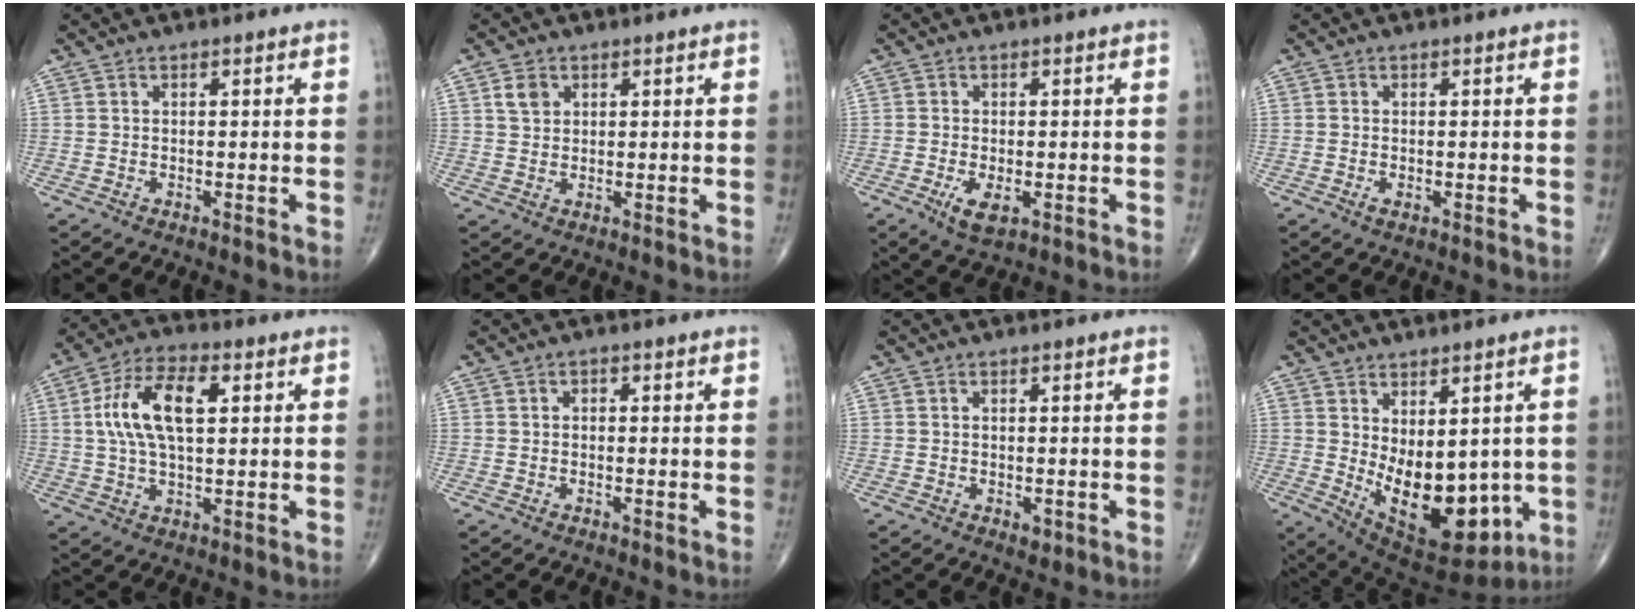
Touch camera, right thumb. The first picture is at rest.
{"total": 3.1, "force": [1.3, 2.4, 1.5], "torque": [-0.018, -0.002, 0.026]}
{"total": 4.4, "force": [-1.5, 2.1, 3.5], "torque": [-0.061, -0.007, -0.021]}
{"total": 1.0, "force": [-0.3, 0.6, 0.7], "torque": [-0.014, -0.002, -0.007]}
{"total": 13.1, "force": [2.6, 6.3, 11.1], "torque": [-0.213, 0.015, 0.045]}
{"total": 1.0, "force": [0.1, 0.7, 0.7], "torque": [-0.006, 0.005, -0.001]}
{"total": 1.4, "force": [-0.4, 0.9, 1.0], "torque": [-0.008, -0.002, -0.003]}
{"total": 16.8, "force": [-1.5, 9.0, 14.1], "torque": [-0.187, -0.025, 0.008]}